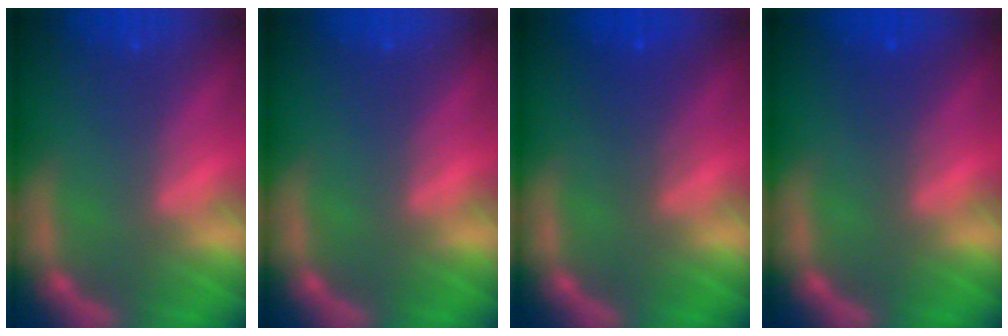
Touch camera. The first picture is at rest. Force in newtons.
{"total": 0.0}
{"total": 2.4}
{"total": 1.5}